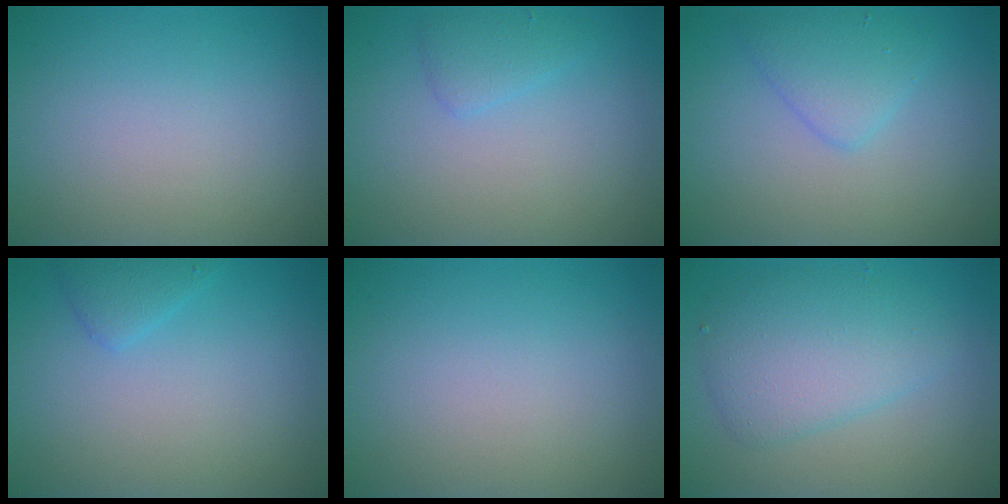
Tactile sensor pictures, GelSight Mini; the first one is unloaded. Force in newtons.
{"total": 1.6, "press": 1.6, "slide": 0.1}
{"total": 2.6, "press": 2.6, "slide": 0.1}
{"total": 1.5, "press": 1.5, "slide": 0.2}
{"total": 0.0}
{"total": 4.6, "press": 4.6, "slide": 0.0}